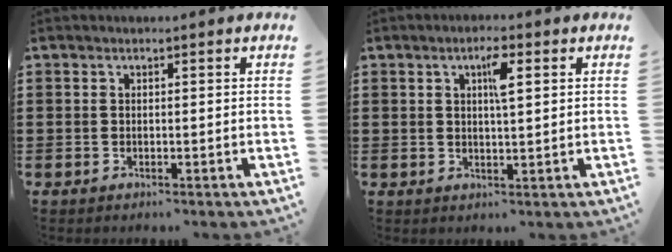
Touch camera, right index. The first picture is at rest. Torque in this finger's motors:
{"motor_torque": [0.19, 0.16, 0.14, 0.04]}